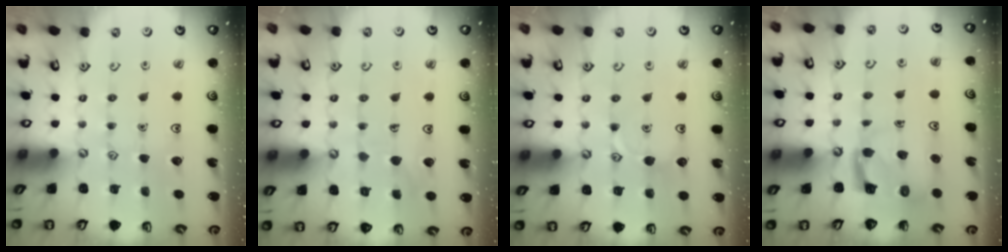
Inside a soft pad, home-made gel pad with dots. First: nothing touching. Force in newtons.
{"total": 4.8, "press": 4.8, "slide": 0.1}
{"total": 5.9, "press": 5.9, "slide": 0.3}
{"total": 4.6, "press": 4.5, "slide": 0.4}